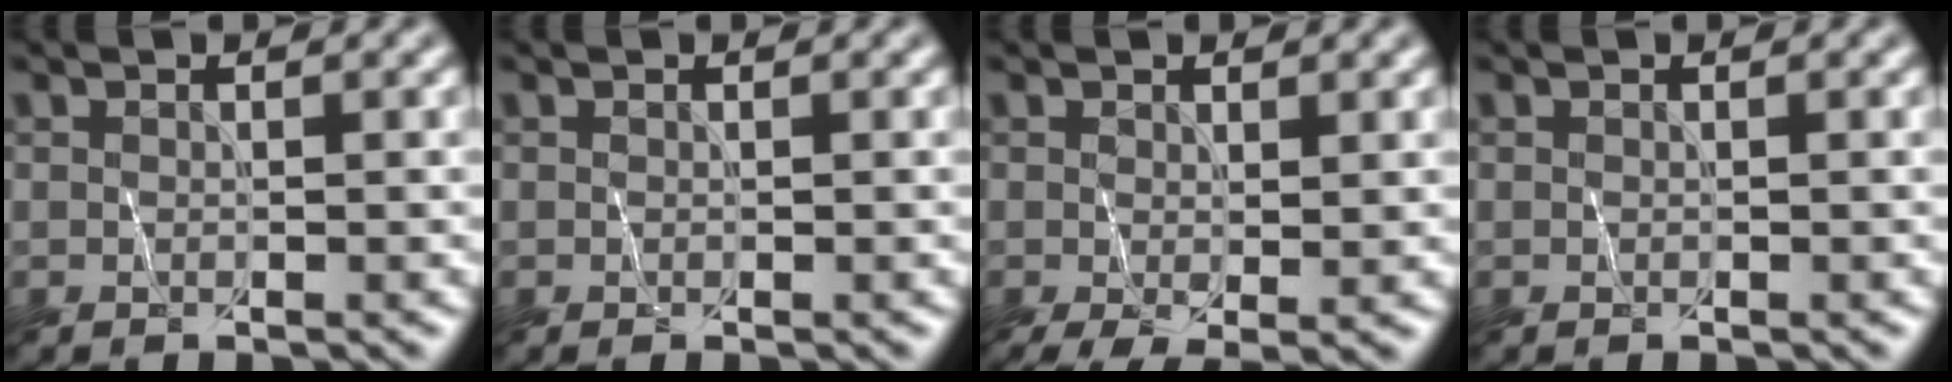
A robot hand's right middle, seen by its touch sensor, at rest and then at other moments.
{"total": 0.0}
{"total": 2.8, "force": [-0.7, 1.3, 2.4], "torque": [-0.056, -0.006, -0.012]}
{"total": 0.0}